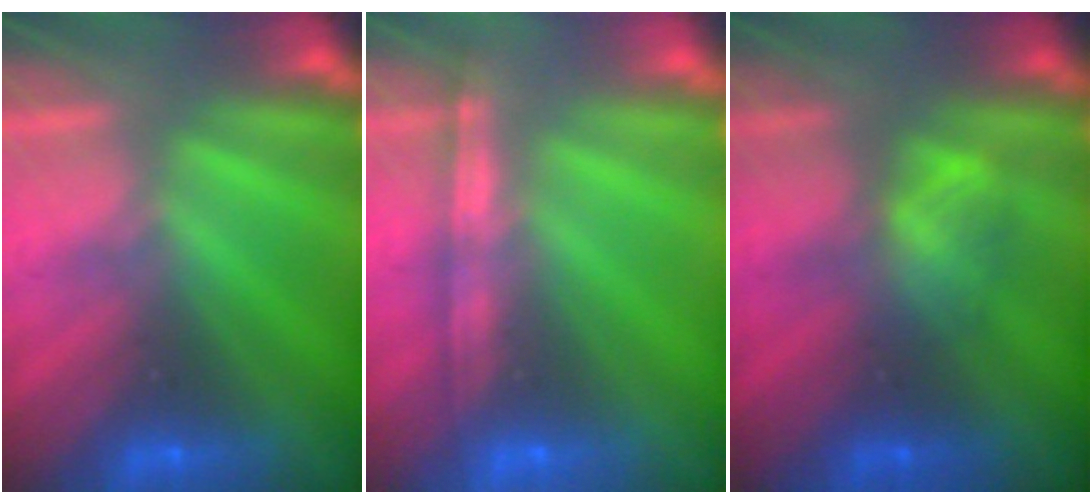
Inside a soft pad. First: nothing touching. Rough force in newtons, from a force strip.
{"total": 1.1}
{"total": 2.1}